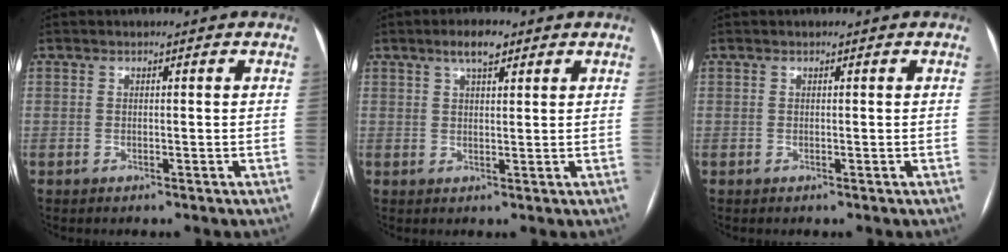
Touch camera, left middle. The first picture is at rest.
{"total": 3.8, "force": [2.5, 1.2, 2.7], "torque": [-0.050, 0.009, 0.042]}
{"total": 0.0}